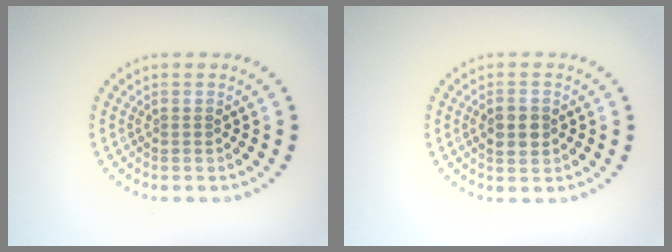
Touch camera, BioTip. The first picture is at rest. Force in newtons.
{"total": 2.9, "press": 2.9, "slide": 0.0}